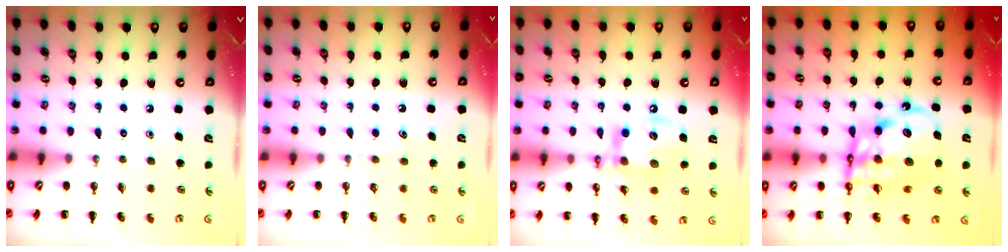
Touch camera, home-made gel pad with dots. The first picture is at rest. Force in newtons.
{"total": 4.4, "press": 4.2, "slide": 1.2}
{"total": 13.6, "press": 13.5, "slide": 1.9}
{"total": 14.5, "press": 14.1, "slide": 3.6}